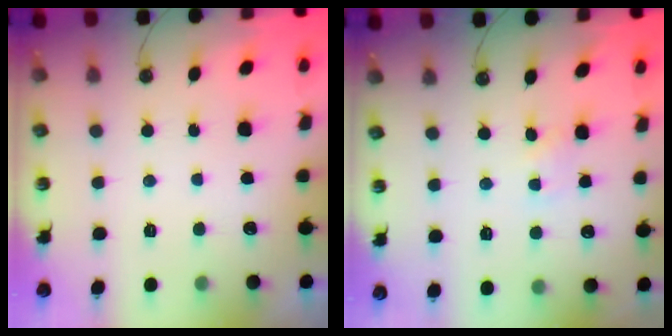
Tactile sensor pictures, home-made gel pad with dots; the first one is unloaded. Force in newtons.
{"total": 2.3, "press": 2.3, "slide": 0.3}